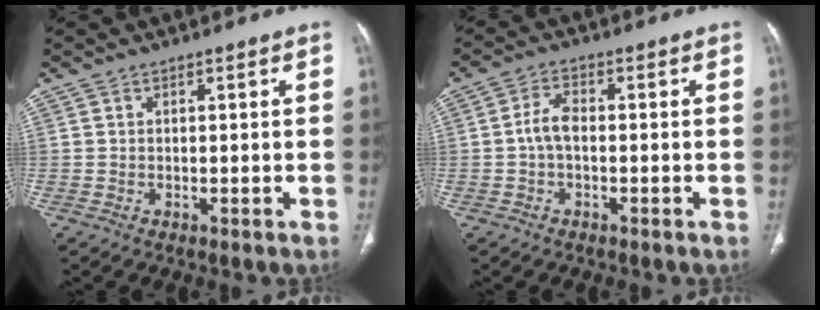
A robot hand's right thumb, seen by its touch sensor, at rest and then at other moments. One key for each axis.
{"total": 3.8, "fx": -0.6, "fy": 2.1, "fz": 3.1, "tx": -0.062, "ty": 0.013, "tz": -0.017}